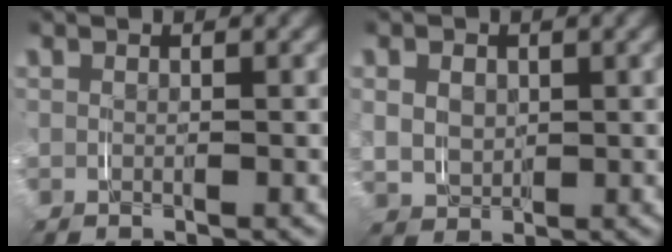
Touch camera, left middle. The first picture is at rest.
{"total": 2.0, "force": [0.2, 1.9, 0.1], "torque": [-0.005, -0.015, 0.012]}